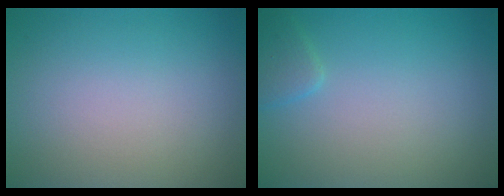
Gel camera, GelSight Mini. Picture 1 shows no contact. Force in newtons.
{"total": 1.4, "press": 1.4, "slide": 0.1}